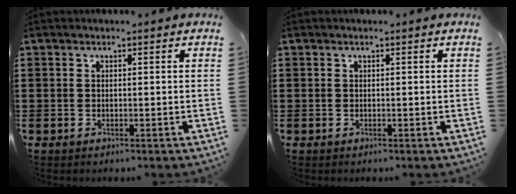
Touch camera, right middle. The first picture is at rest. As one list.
[{"total": 0.0}]